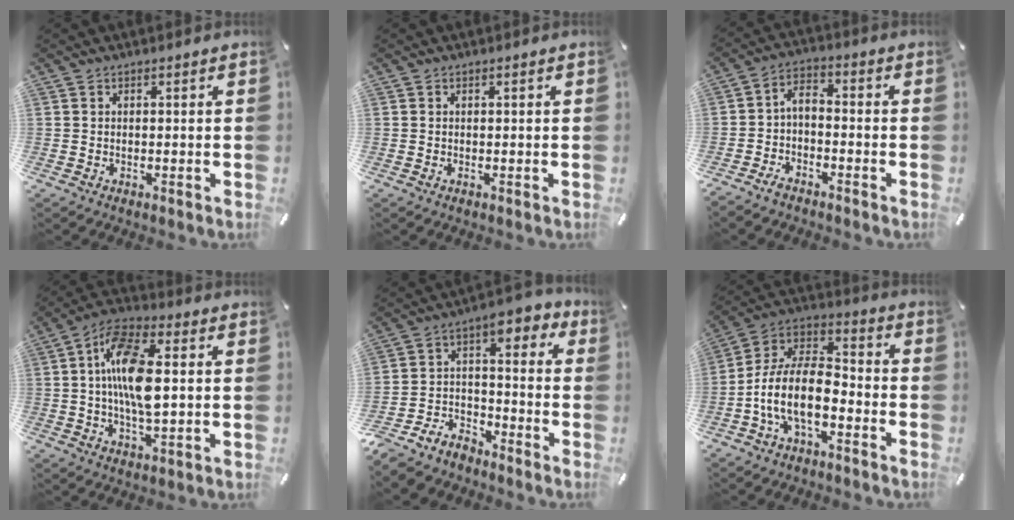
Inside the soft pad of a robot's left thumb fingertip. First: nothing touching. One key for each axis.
{"total": 0.7, "fx": 0.0, "fy": 0.0, "fz": 0.7, "tx": -0.011, "ty": -0.003, "tz": -0.001}
{"total": 3.8, "fx": -2.4, "fy": 1.8, "fz": 2.3, "tx": -0.046, "ty": 0.011, "tz": -0.048}
{"total": 14.1, "fx": 1.1, "fy": 6.0, "fz": 12.7, "tx": -0.257, "ty": 0.004, "tz": 0.018}
{"total": 8.2, "fx": -5.6, "fy": 5.5, "fz": 2.4, "tx": -0.054, "ty": 0.023, "tz": -0.108}
{"total": 13.4, "fx": -5.9, "fy": 6.8, "fz": 9.9, "tx": -0.211, "ty": 0.010, "tz": -0.109}